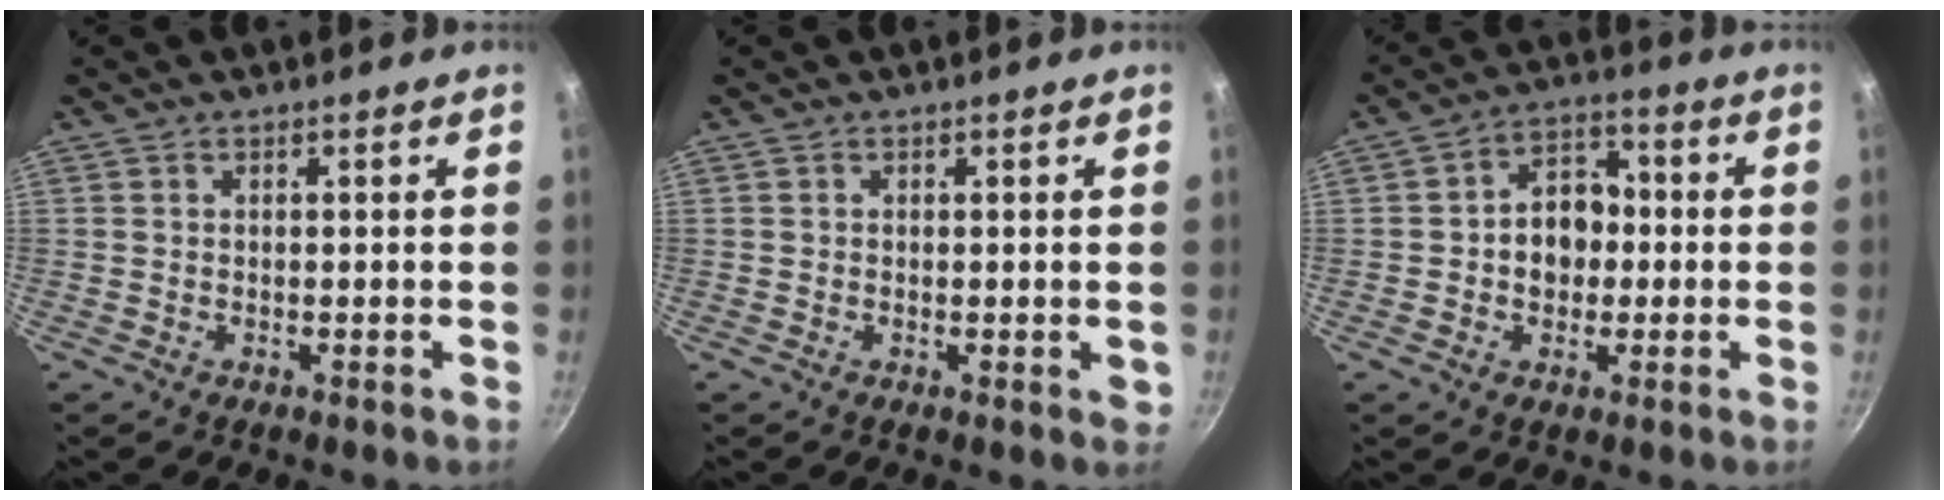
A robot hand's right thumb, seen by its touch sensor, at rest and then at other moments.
{"total": 1.3, "force": [0.0, 0.4, 1.2], "torque": [-0.015, -0.002, -0.002]}
{"total": 9.1, "force": [-0.3, 7.2, 5.7], "torque": [-0.039, 0.019, -0.014]}